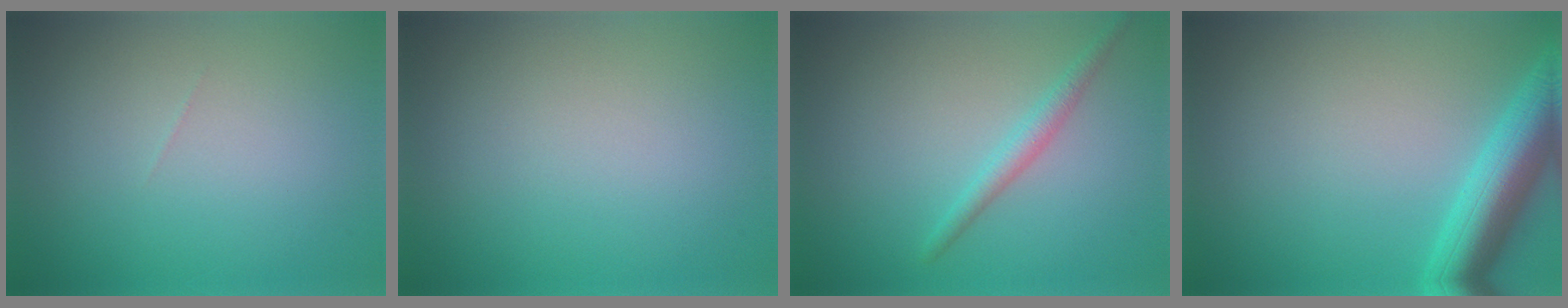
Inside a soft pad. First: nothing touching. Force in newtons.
{"total": 0.0}
{"total": 1.8, "press": 1.8, "slide": 0.0}
{"total": 6.7, "press": 6.7, "slide": 0.3}